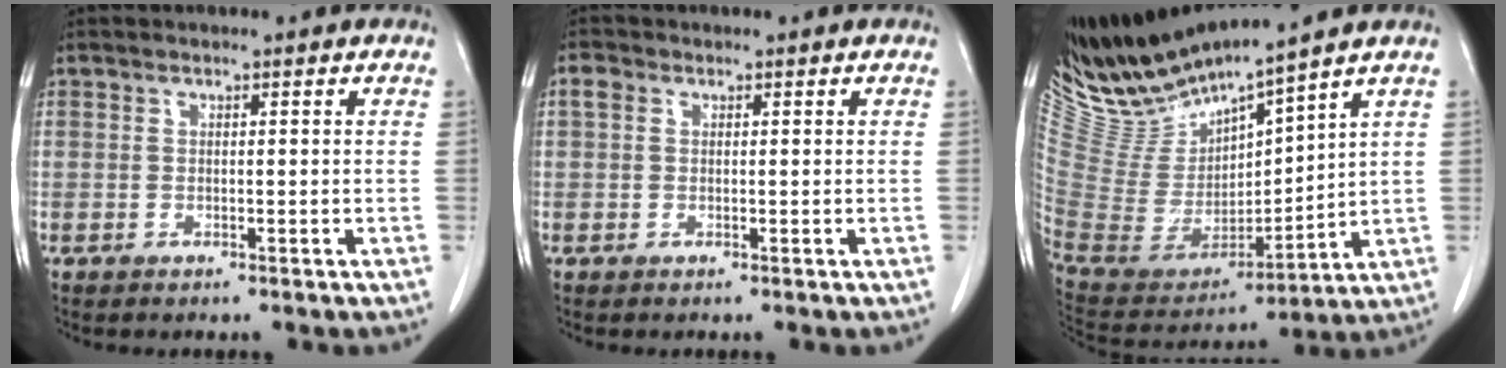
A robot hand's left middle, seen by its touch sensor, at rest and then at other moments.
{"total": 1.5, "force": [0.5, 1.2, 0.7], "torque": [-0.015, 0.012, 0.008]}
{"total": 13.1, "force": [12.2, -0.1, 4.7], "torque": [-0.109, -0.021, 0.255]}